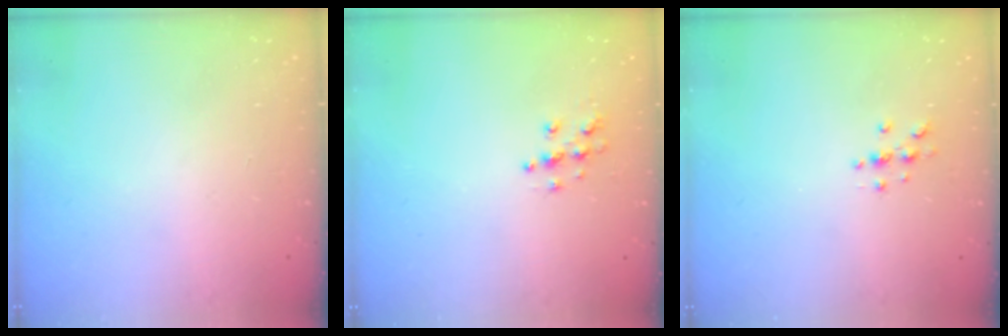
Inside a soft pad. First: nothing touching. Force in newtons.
{"total": 5.6, "press": 5.6, "slide": 0.2}
{"total": 3.0, "press": 3.0, "slide": 0.4}